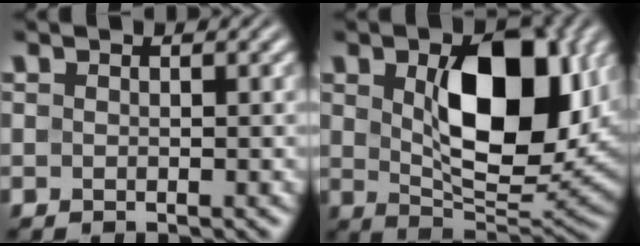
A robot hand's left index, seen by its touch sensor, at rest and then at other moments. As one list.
[{"total": 11.1, "force": [2.1, 6.1, 9.0], "torque": [-0.143, -0.009, 0.042]}]